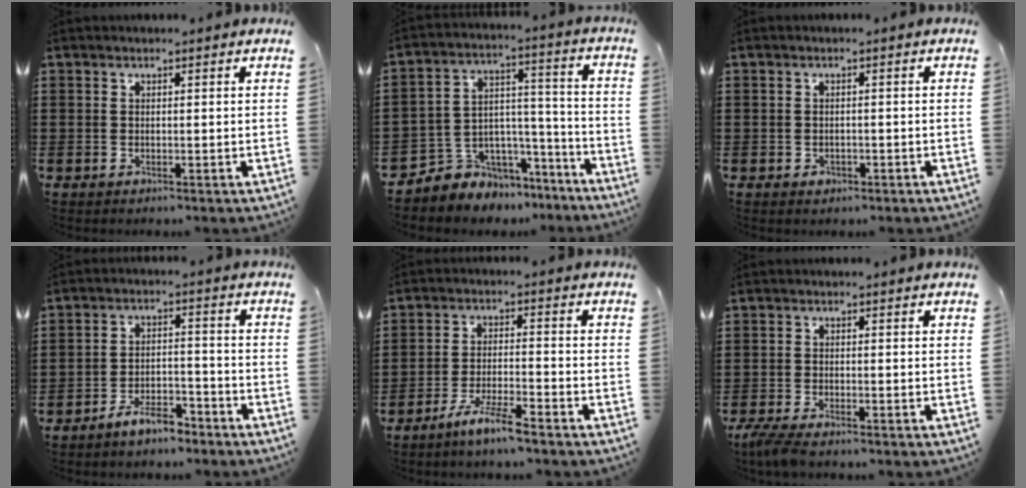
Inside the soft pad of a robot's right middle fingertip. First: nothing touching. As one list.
[{"total": 5.8, "force": [-4.6, 3.6, -0.5], "torque": [-0.008, 0.008, -0.088]}, {"total": 1.0, "force": [-0.5, 0.8, 0.3], "torque": [-0.009, 0.001, -0.010]}, {"total": 5.6, "force": [-5.0, 1.4, 2.0], "torque": [-0.043, 0.009, -0.099]}, {"total": 5.5, "force": [-4.6, 0.1, 3.1], "torque": [-0.071, -0.009, -0.089]}, {"total": 2.8, "force": [-2.3, 0.2, 1.6], "torque": [-0.047, -0.010, -0.049]}]